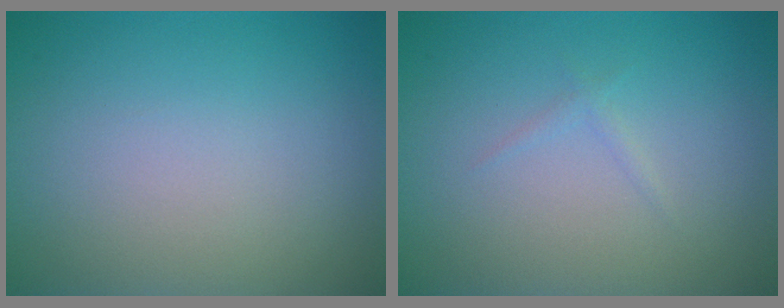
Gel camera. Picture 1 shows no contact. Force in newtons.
{"total": 0.6, "press": 0.6, "slide": 0.0}